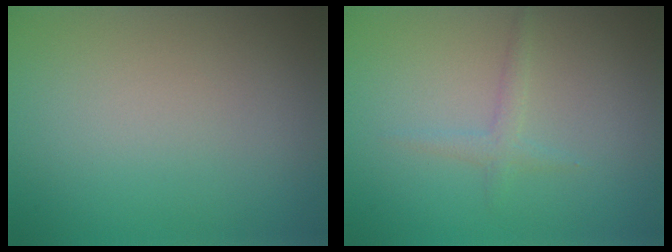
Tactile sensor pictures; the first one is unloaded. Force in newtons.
{"total": 1.3, "press": 1.3, "slide": 0.1}